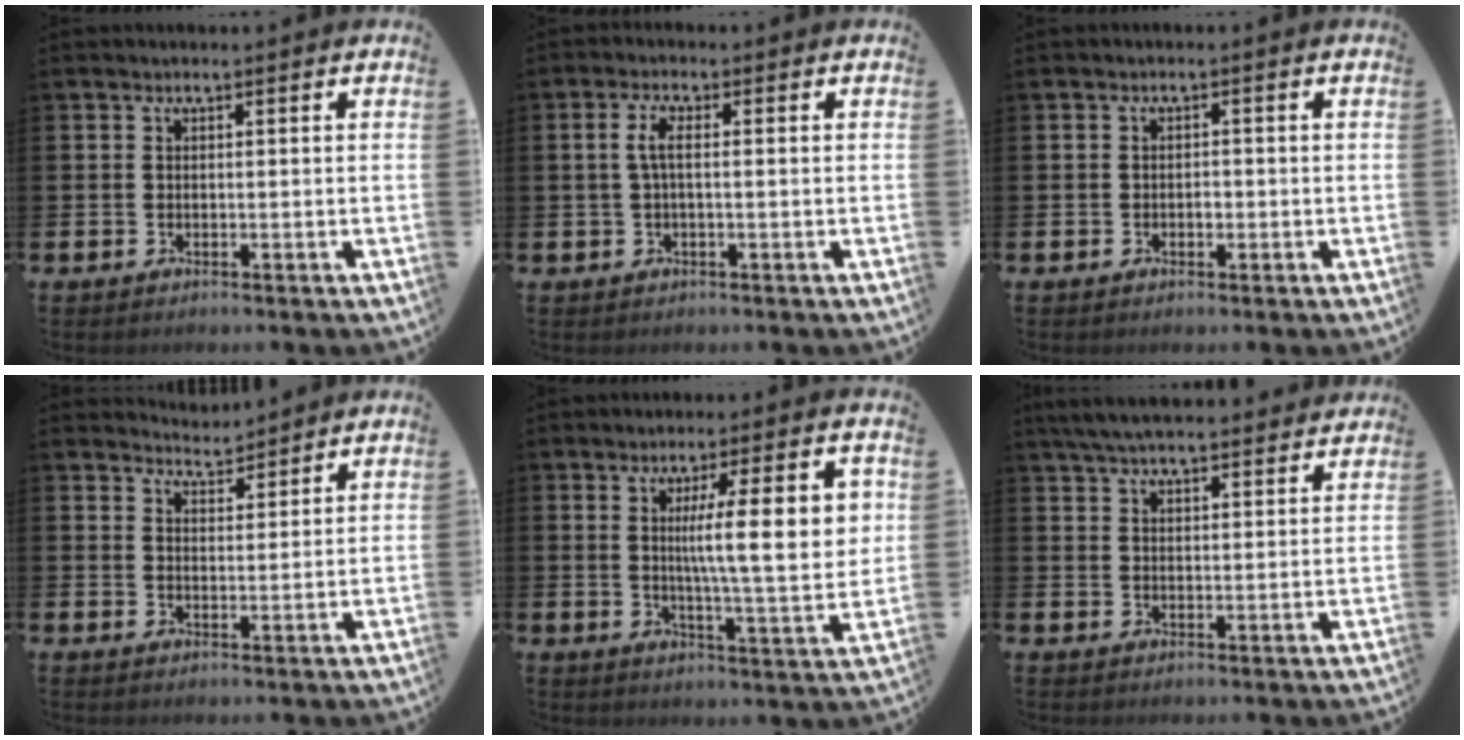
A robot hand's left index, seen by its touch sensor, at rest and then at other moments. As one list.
[{"total": 2.8, "force": [0.3, 0.9, 2.6], "torque": [-0.054, 0.008, 0.004]}, {"total": 1.0, "force": [-0.3, 0.7, 0.5], "torque": [-0.011, 0.002, -0.007]}, {"total": 3.7, "force": [3.7, 0.5, -0.3], "torque": [-0.004, -0.022, 0.068]}, {"total": 11.4, "force": [2.8, 2.0, 10.9], "torque": [-0.169, -0.004, 0.035]}, {"total": 5.5, "force": [5.2, 0.7, 1.6], "torque": [-0.050, -0.011, 0.098]}]